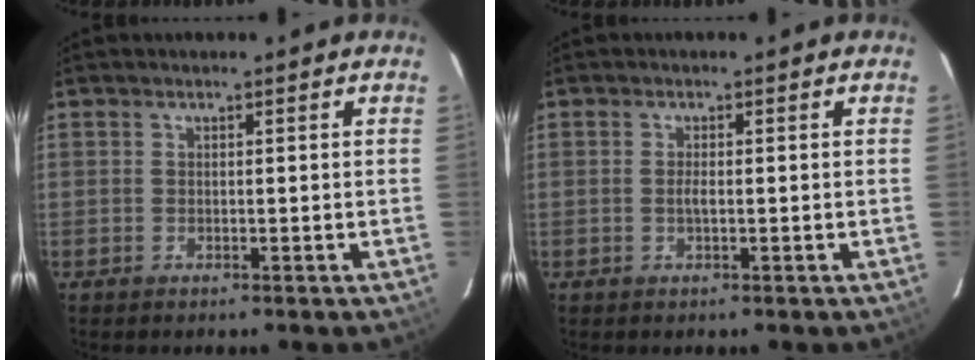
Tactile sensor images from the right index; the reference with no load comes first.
{"total": 1.2, "force": [-0.3, 0.2, 1.2], "torque": [-0.023, 0.000, -0.007]}